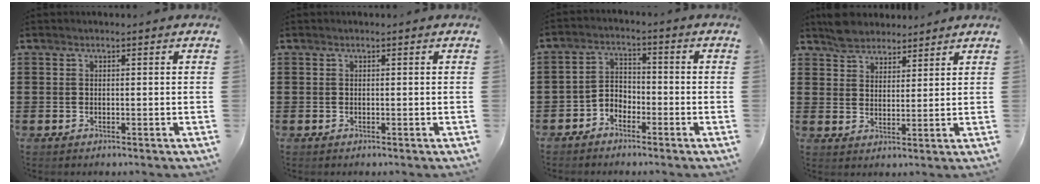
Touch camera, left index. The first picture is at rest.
{"total": 0.0}
{"total": 3.3, "force": [-3.0, 1.5, 0.6], "torque": [-0.018, 0.007, -0.065]}
{"total": 4.4, "force": [3.9, 2.0, 0.2], "torque": [-0.020, 0.001, 0.076]}